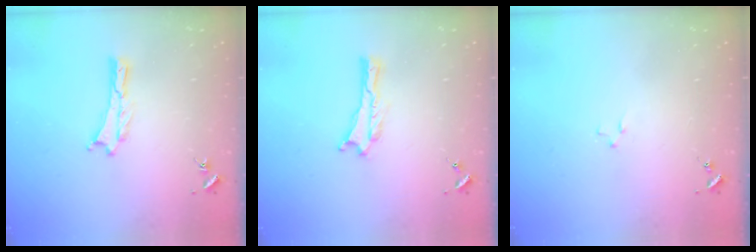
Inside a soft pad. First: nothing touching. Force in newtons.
{"total": 0.0}
{"total": 0.7, "press": 0.7, "slide": 0.2}